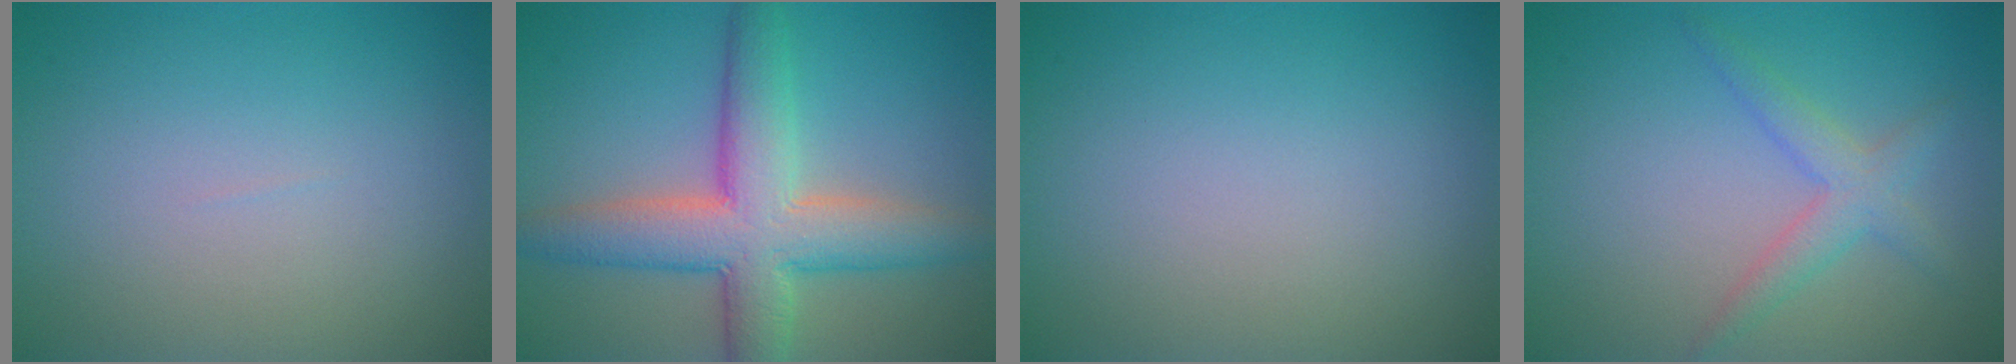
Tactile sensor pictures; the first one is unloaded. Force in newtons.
{"total": 8.0, "press": 8.0, "slide": 0.7}
{"total": 0.0}
{"total": 2.6, "press": 2.6, "slide": 0.1}